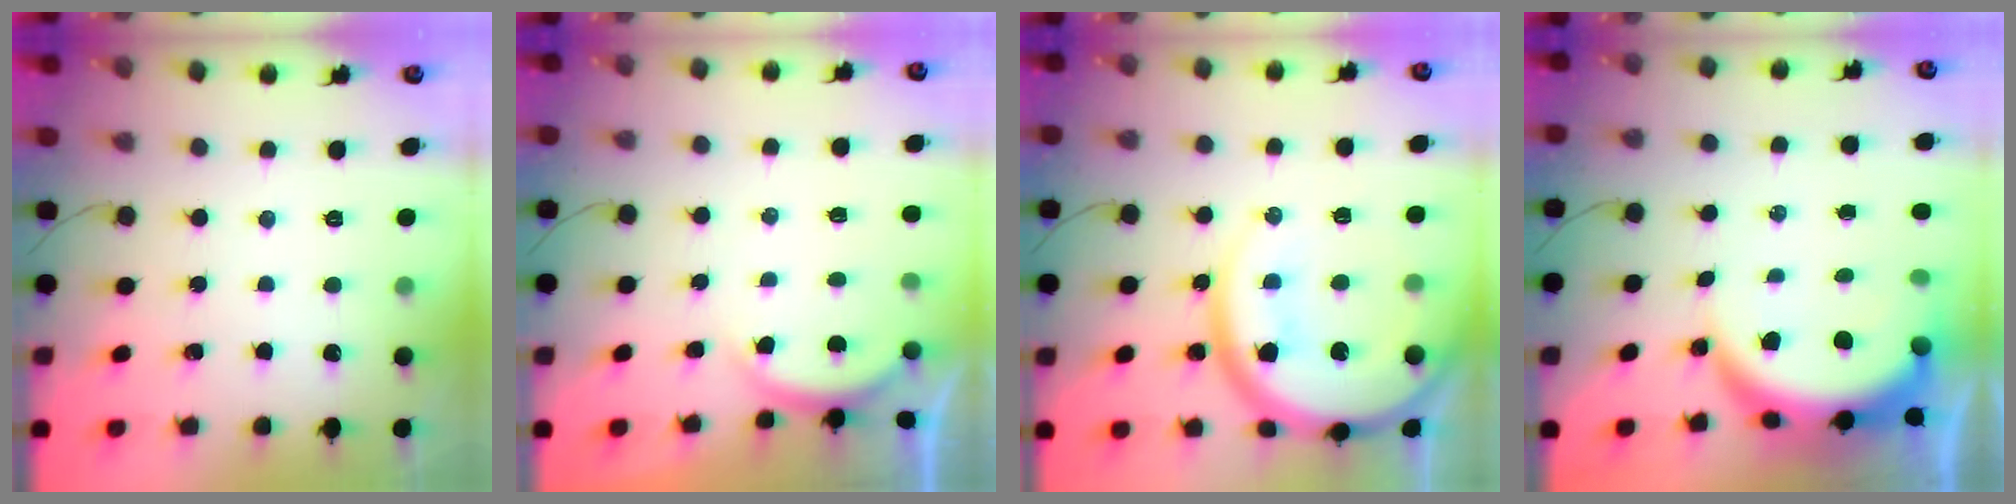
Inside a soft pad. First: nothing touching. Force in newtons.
{"total": 2.5, "press": 2.4, "slide": 0.6}
{"total": 19.7, "press": 19.5, "slide": 2.3}
{"total": 8.4, "press": 8.3, "slide": 1.0}